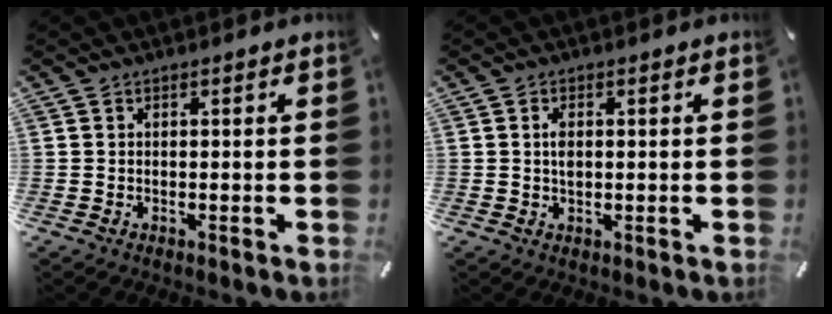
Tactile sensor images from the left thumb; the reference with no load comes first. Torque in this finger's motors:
{"motor_torque": [0.44, 0.50, 0.17, -0.08, -0.01]}